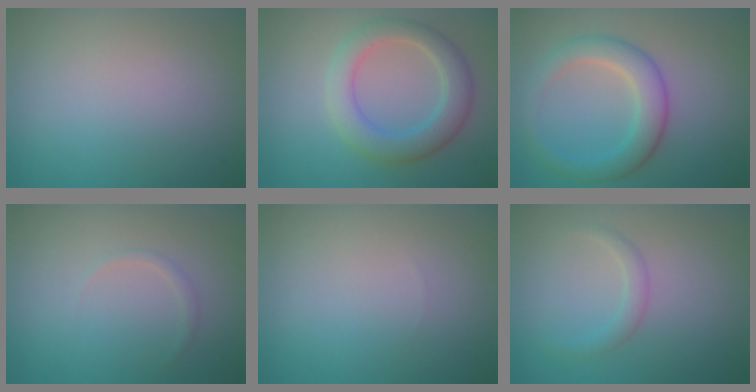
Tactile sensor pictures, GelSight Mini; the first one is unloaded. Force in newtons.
{"total": 4.4, "press": 4.4, "slide": 0.2}
{"total": 4.2, "press": 4.2, "slide": 0.1}
{"total": 0.7, "press": 0.7, "slide": 0.1}
{"total": 0.0}
{"total": 0.9, "press": 0.9, "slide": 0.0}